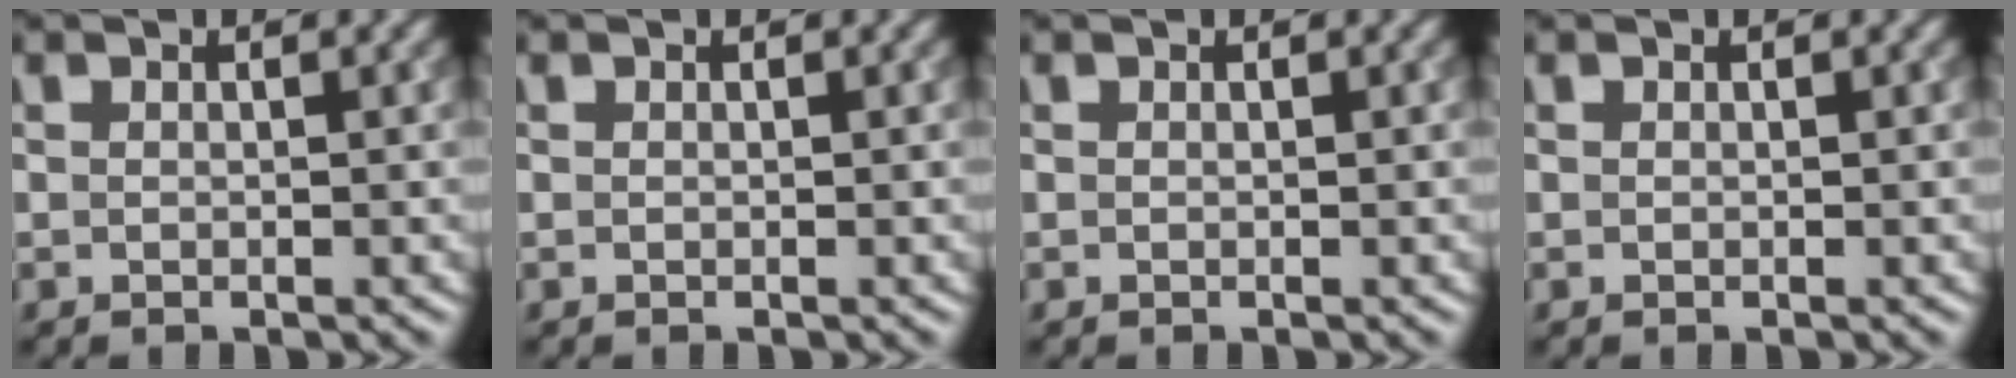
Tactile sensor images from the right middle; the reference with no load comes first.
{"total": 0.0}
{"total": 0.0}
{"total": 0.0}